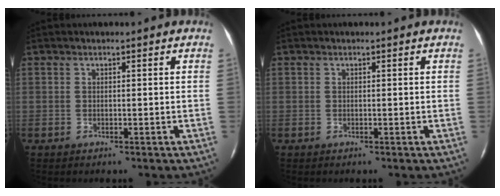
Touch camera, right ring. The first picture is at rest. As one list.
[{"total": 0.0}]